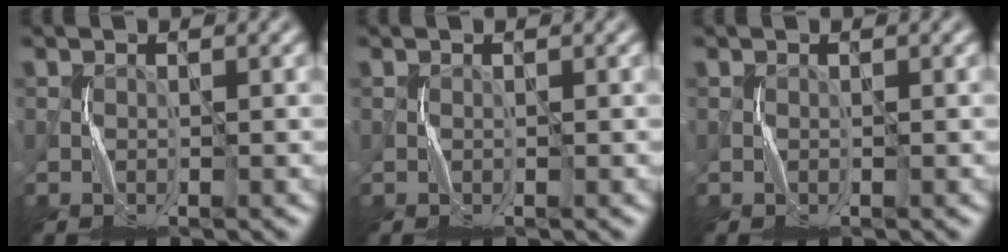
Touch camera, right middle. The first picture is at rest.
{"total": 0.0}
{"total": 0.0}